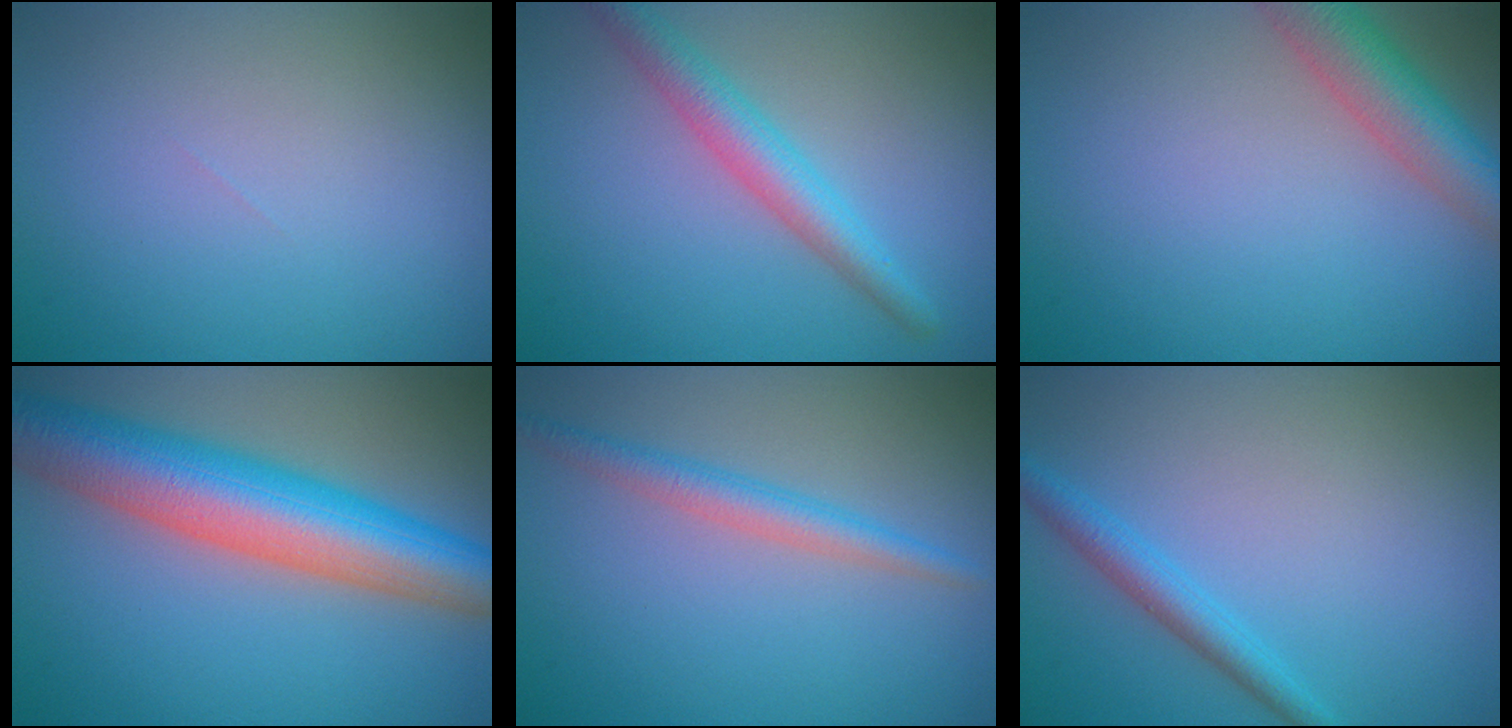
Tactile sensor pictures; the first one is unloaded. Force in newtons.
{"total": 3.7, "press": 3.7, "slide": 0.1}
{"total": 5.3, "press": 5.3, "slide": 0.3}
{"total": 10.1, "press": 10.0, "slide": 0.4}
{"total": 2.5, "press": 2.5, "slide": 0.0}
{"total": 2.3, "press": 2.3, "slide": 0.1}